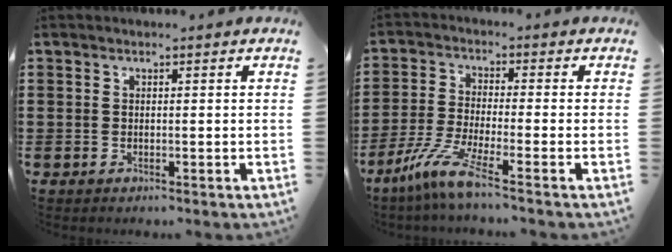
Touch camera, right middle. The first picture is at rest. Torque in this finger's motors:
{"motor_torque": [1.97, -0.17, 0.17, 0.09]}